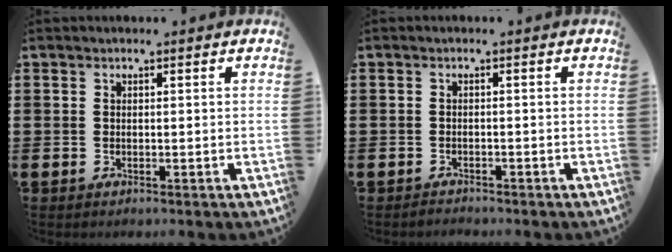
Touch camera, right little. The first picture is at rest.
{"total": 1.0, "force": [-1.0, 0.0, -0.1], "torque": [-0.002, 0.001, -0.021]}